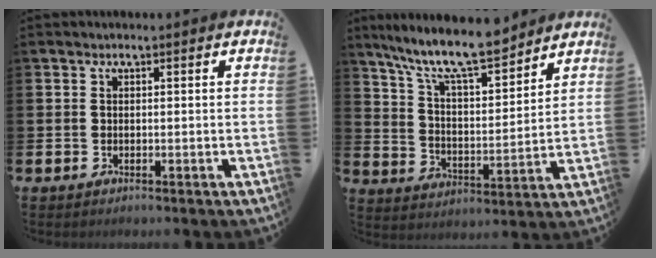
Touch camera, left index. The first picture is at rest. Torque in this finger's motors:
{"motor_torque": [0.42, -0.46, 1.05, 0.21]}